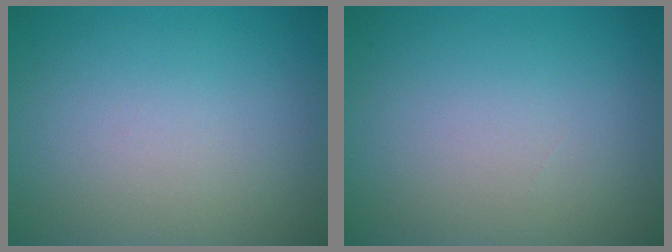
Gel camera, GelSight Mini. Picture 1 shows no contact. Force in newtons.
{"total": 0.0}